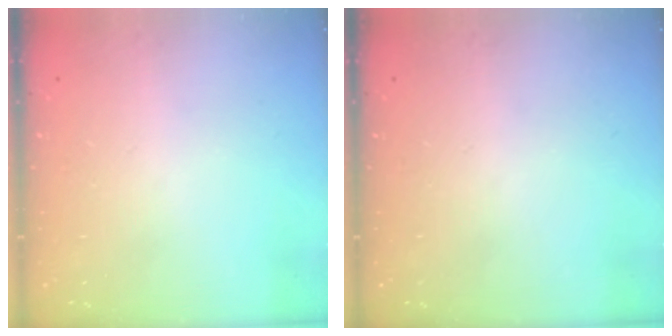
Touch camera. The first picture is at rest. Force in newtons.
{"total": 0.0}